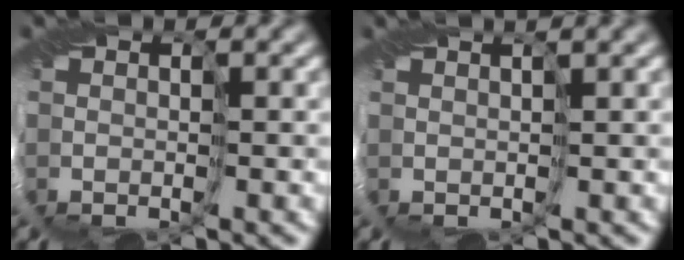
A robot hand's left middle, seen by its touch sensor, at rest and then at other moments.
{"total": 1.6, "force": [1.2, -0.1, 1.1], "torque": [-0.024, 0.001, 0.020]}